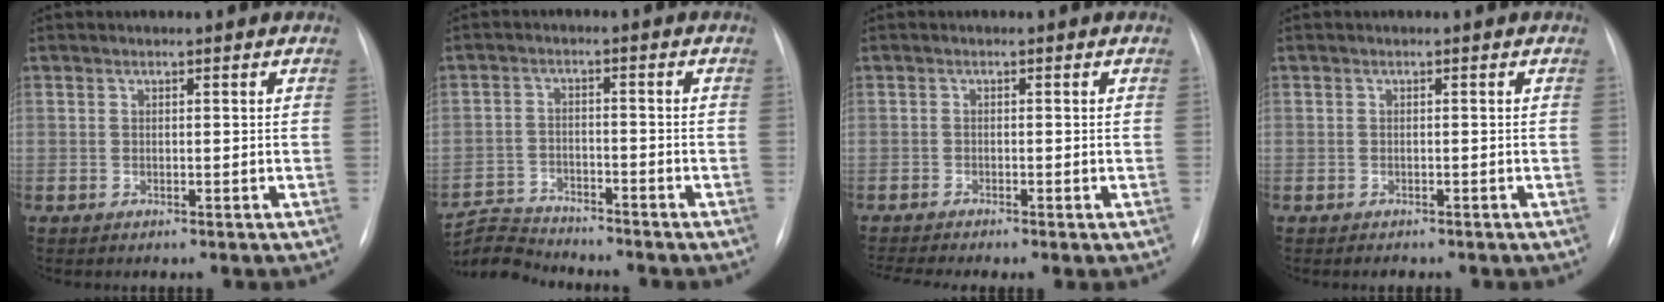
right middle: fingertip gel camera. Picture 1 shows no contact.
{"total": 6.6, "force": [-6.5, -0.2, -1.0], "torque": [0.008, 0.000, -0.122]}
{"total": 3.1, "force": [-2.5, -0.3, 1.8], "torque": [-0.037, -0.008, -0.047]}
{"total": 1.1, "force": [-0.9, 0.5, 0.3], "torque": [-0.008, -0.002, -0.010]}